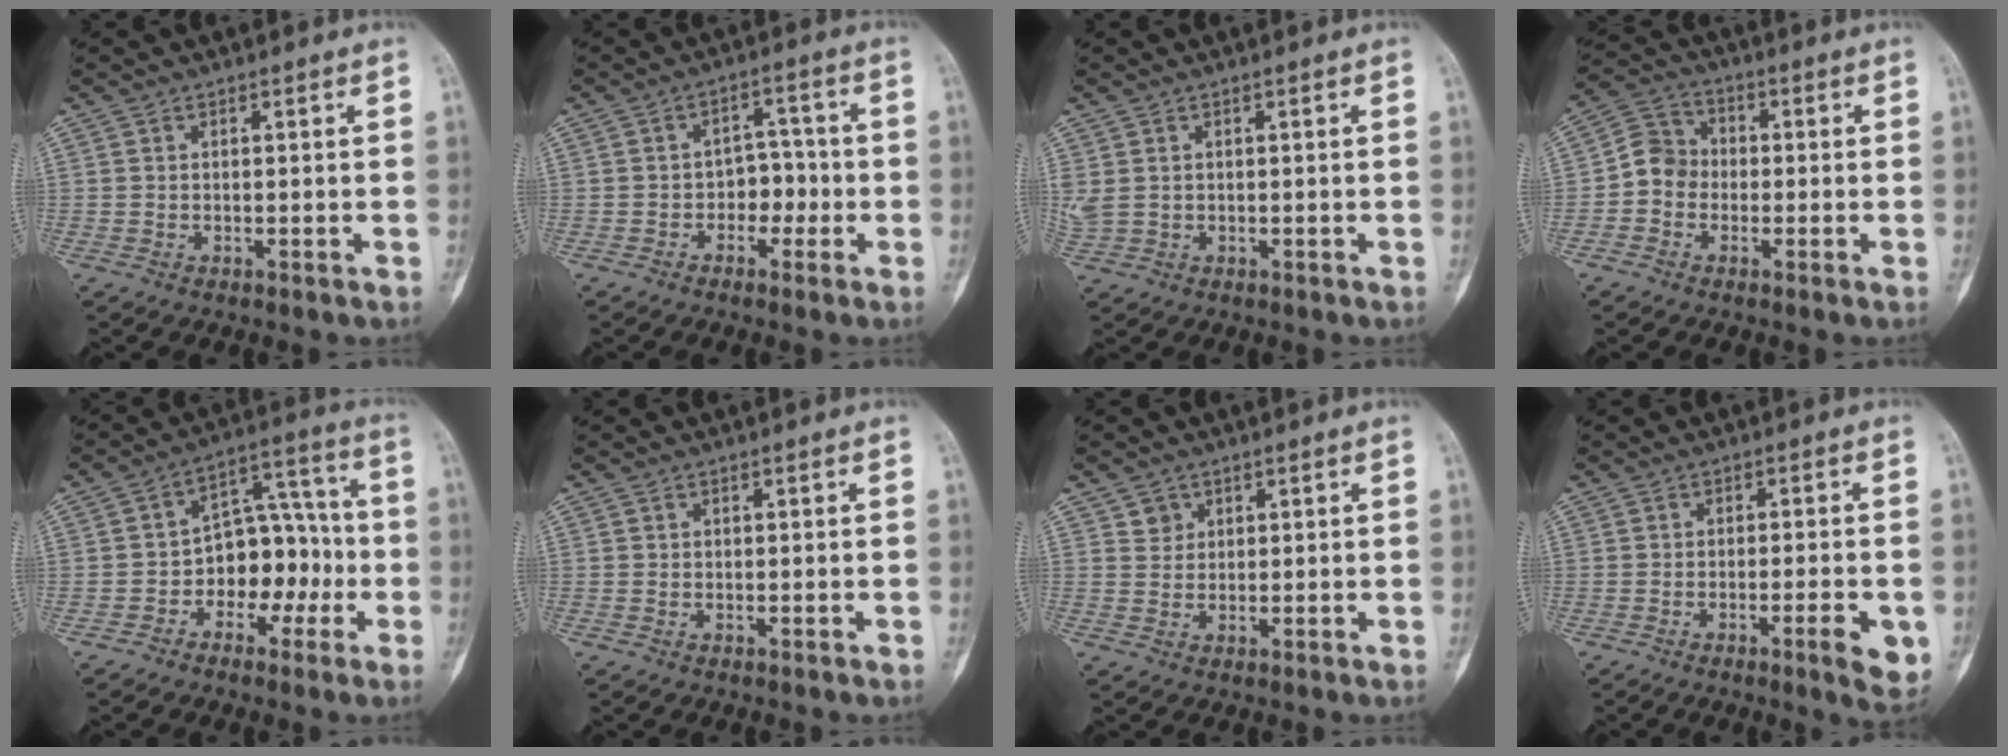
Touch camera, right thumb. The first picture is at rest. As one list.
[{"total": 5.4, "force": [-1.6, 4.0, 3.3], "torque": [-0.014, 0.025, -0.033]}, {"total": 5.5, "force": [1.3, 3.9, 3.6], "torque": [-0.083, 0.007, 0.035]}, {"total": 6.5, "force": [-1.3, 5.8, 2.6], "torque": [-0.023, 0.025, -0.039]}, {"total": 11.8, "force": [-2.9, 8.1, 8.1], "torque": [-0.077, 0.055, -0.052]}, {"total": 0.0}, {"total": 2.6, "force": [1.4, 2.1, 0.3], "torque": [0.015, -0.008, 0.019]}, {"total": 6.2, "force": [-2.3, 1.3, 5.7], "torque": [-0.073, -0.003, -0.029]}]